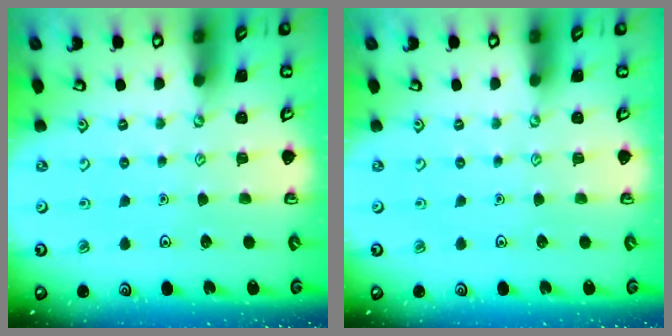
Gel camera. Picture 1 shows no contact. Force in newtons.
{"total": 0.0}